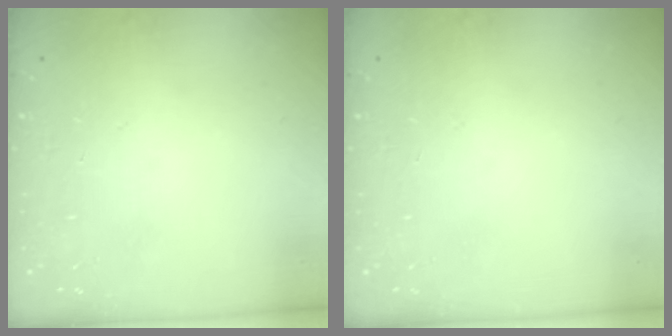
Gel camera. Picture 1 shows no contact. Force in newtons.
{"total": 0.0}